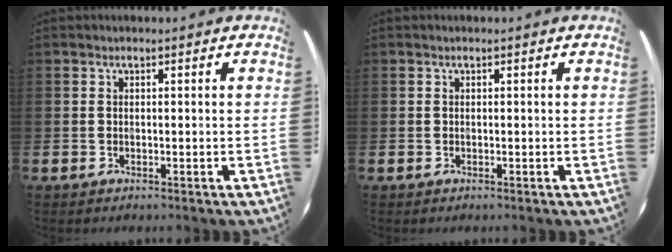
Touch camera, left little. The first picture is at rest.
{"total": 0.0}